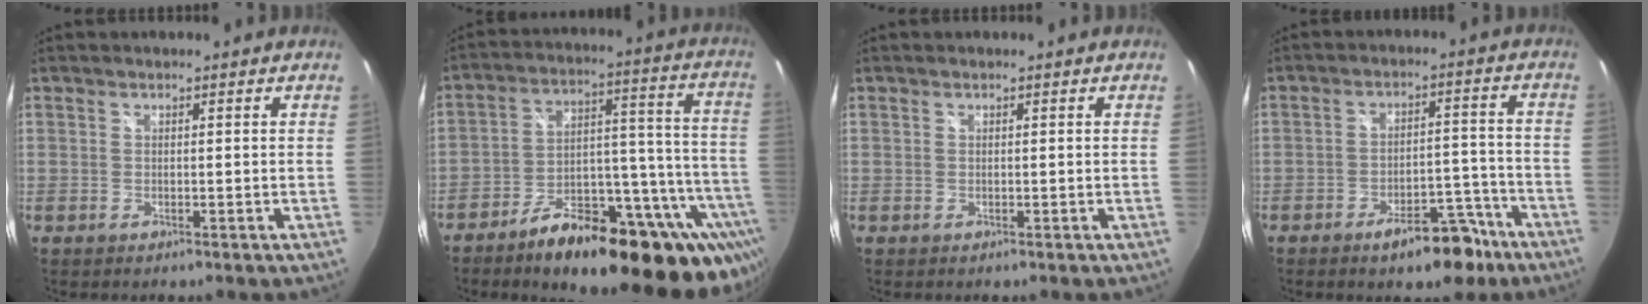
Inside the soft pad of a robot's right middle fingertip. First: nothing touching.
{"total": 28.5, "force": [-20.6, 9.4, 17.2], "torque": [-0.205, 0.014, -0.284]}
{"total": 0.0}
{"total": 9.5, "force": [-6.6, 4.0, 5.5], "torque": [-0.082, 0.021, -0.082]}